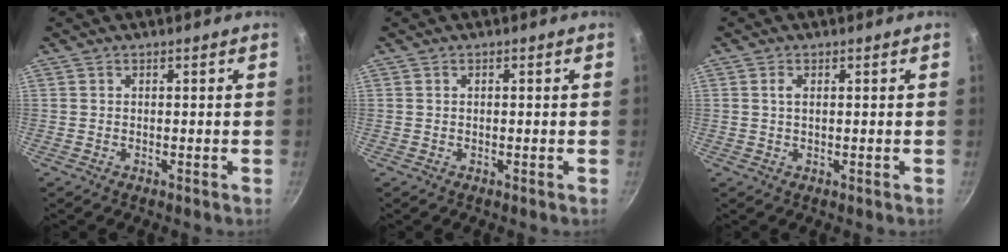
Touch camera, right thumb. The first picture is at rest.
{"total": 0.0}
{"total": 1.5, "force": [0.4, 0.7, 1.3], "torque": [-0.025, 0.002, 0.008]}